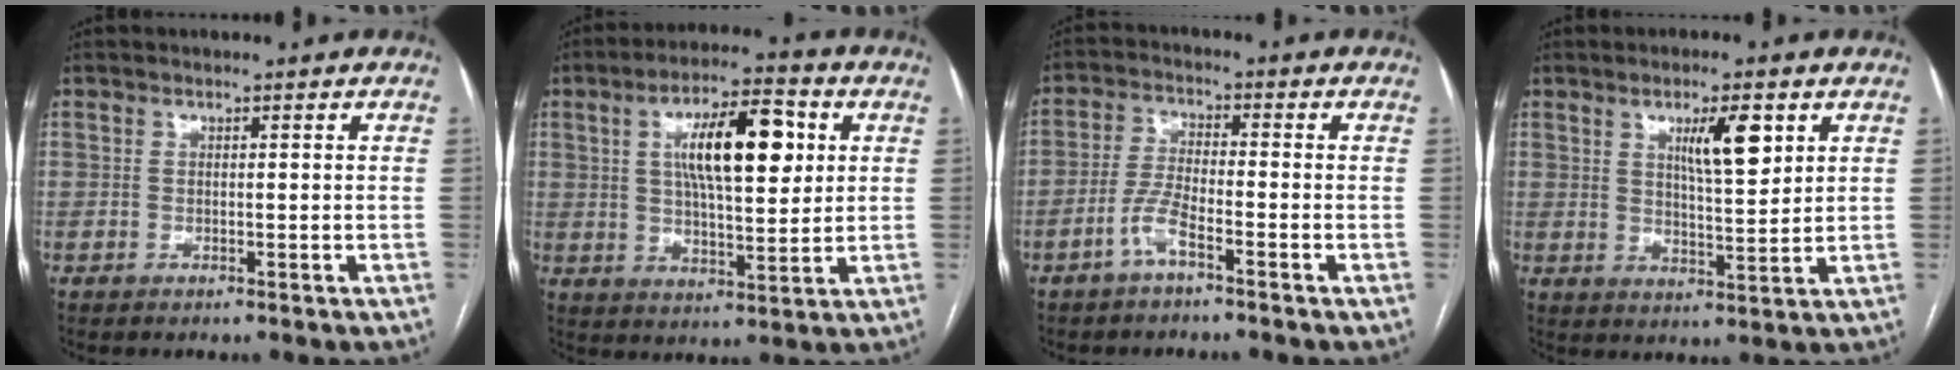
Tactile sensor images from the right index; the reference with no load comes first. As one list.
[{"total": 13.2, "force": [3.6, 3.9, 12.1], "torque": [-0.207, 0.018, 0.058]}, {"total": 4.5, "force": [-2.9, 0.5, 3.4], "torque": [-0.076, 0.002, -0.062]}, {"total": 7.1, "force": [3.2, 1.3, 6.2], "torque": [-0.103, -0.001, 0.054]}]